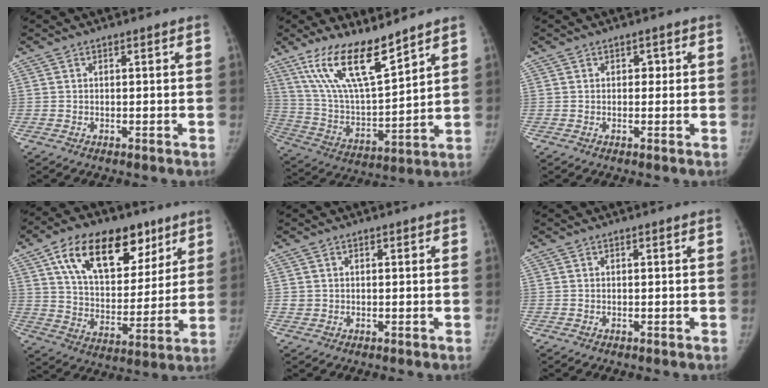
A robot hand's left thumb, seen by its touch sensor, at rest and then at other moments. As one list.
[{"total": 15.8, "force": [11.1, 3.9, 10.5], "torque": [-0.180, -0.062, 0.225]}, {"total": 1.2, "force": [0.2, 0.8, 0.8], "torque": [0.002, 0.004, -0.001]}, {"total": 21.3, "force": [11.1, 12.2, 13.4], "torque": [-0.175, -0.025, 0.188]}, {"total": 1.0, "force": [0.1, 1.0, 0.3], "torque": [0.001, 0.002, 0.002]}, {"total": 0.0}]